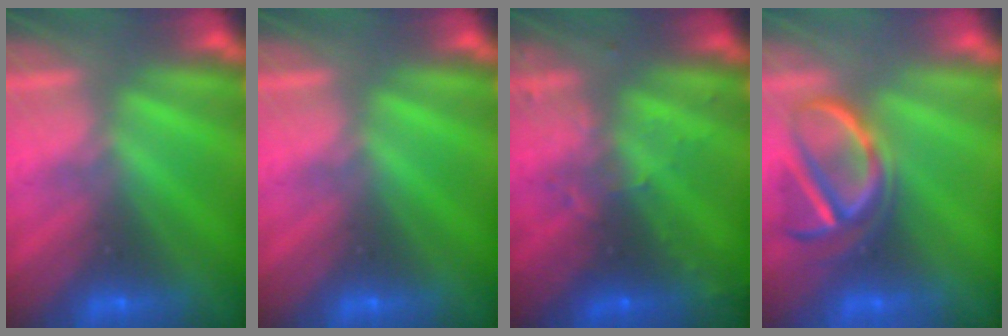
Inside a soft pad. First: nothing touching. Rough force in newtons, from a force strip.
{"total": 0.0}
{"total": 3.0}
{"total": 3.6}